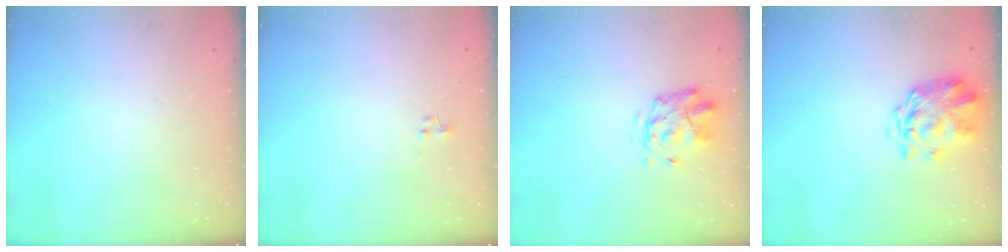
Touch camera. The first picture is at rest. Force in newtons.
{"total": 0.6, "press": 0.6, "slide": 0.2}
{"total": 2.8, "press": 2.4, "slide": 1.3}
{"total": 3.4, "press": 3.0, "slide": 1.6}